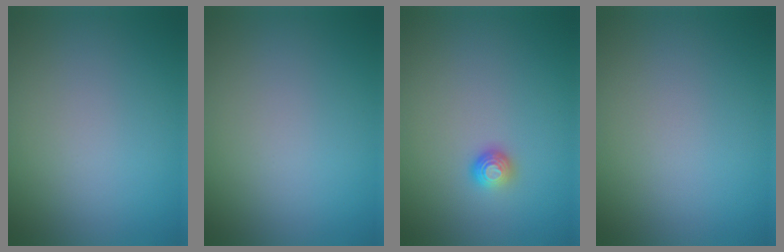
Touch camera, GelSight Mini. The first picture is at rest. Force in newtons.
{"total": 0.0}
{"total": 1.3, "press": 1.0, "slide": 0.9}
{"total": 0.0}